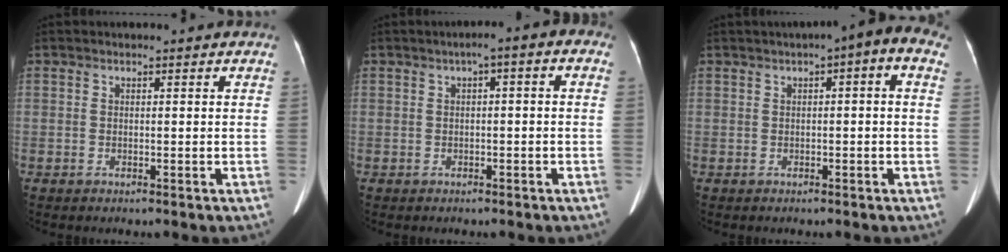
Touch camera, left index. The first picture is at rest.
{"total": 2.9, "force": [0.2, 0.7, 2.8], "torque": [-0.034, 0.020, -0.003]}
{"total": 5.8, "force": [2.0, 0.9, 5.4], "torque": [-0.067, 0.033, 0.018]}